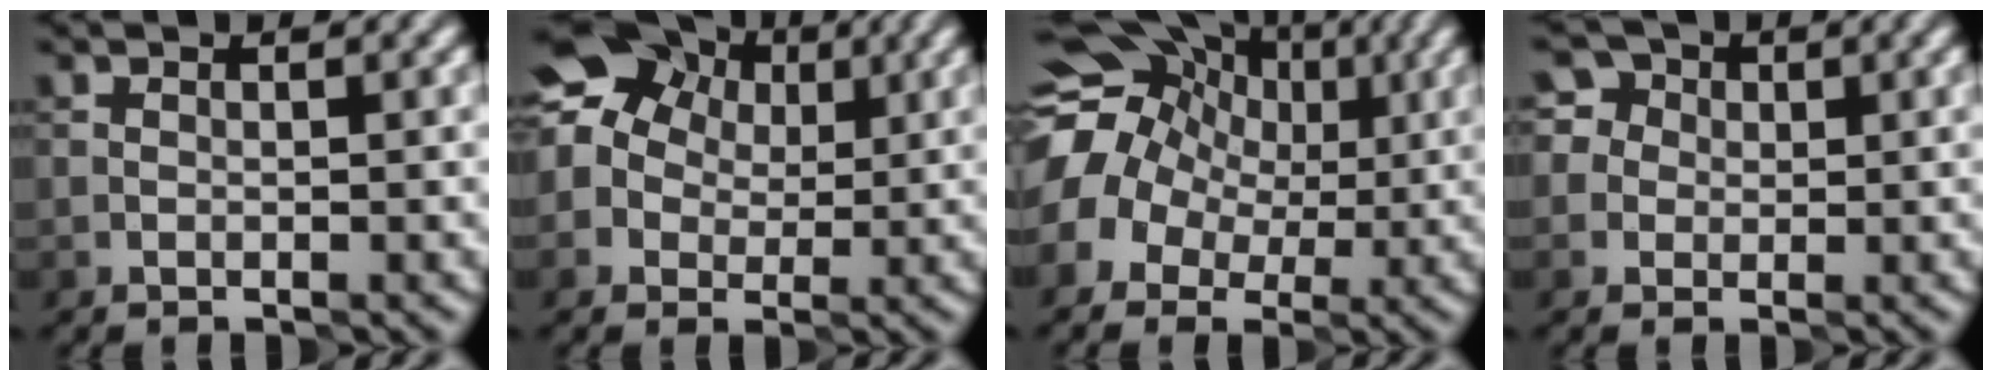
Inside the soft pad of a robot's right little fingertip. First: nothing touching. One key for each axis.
{"total": 10.1, "fx": 3.6, "fy": 8.2, "fz": 4.5, "tx": -0.080, "ty": 0.041, "tz": 0.030}
{"total": 12.0, "fx": 2.4, "fy": 9.8, "fz": 6.4, "tx": -0.119, "ty": 0.036, "tz": 0.010}
{"total": 4.2, "fx": 1.3, "fy": 3.8, "fz": 1.3, "tx": 0.006, "ty": 0.034, "tz": -0.004}